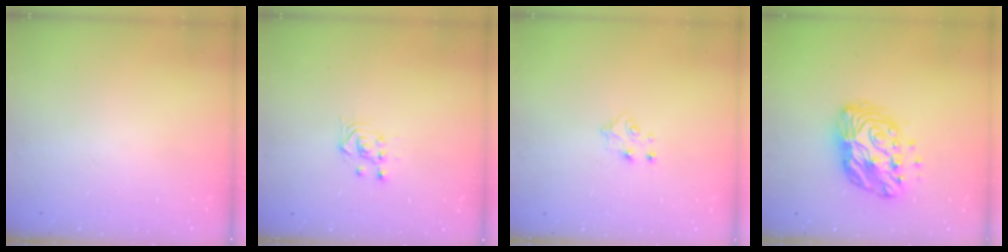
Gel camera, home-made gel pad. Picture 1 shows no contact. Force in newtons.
{"total": 3.3, "press": 3.3, "slide": 0.4}
{"total": 5.5, "press": 5.5, "slide": 0.5}
{"total": 12.7, "press": 12.7, "slide": 0.6}